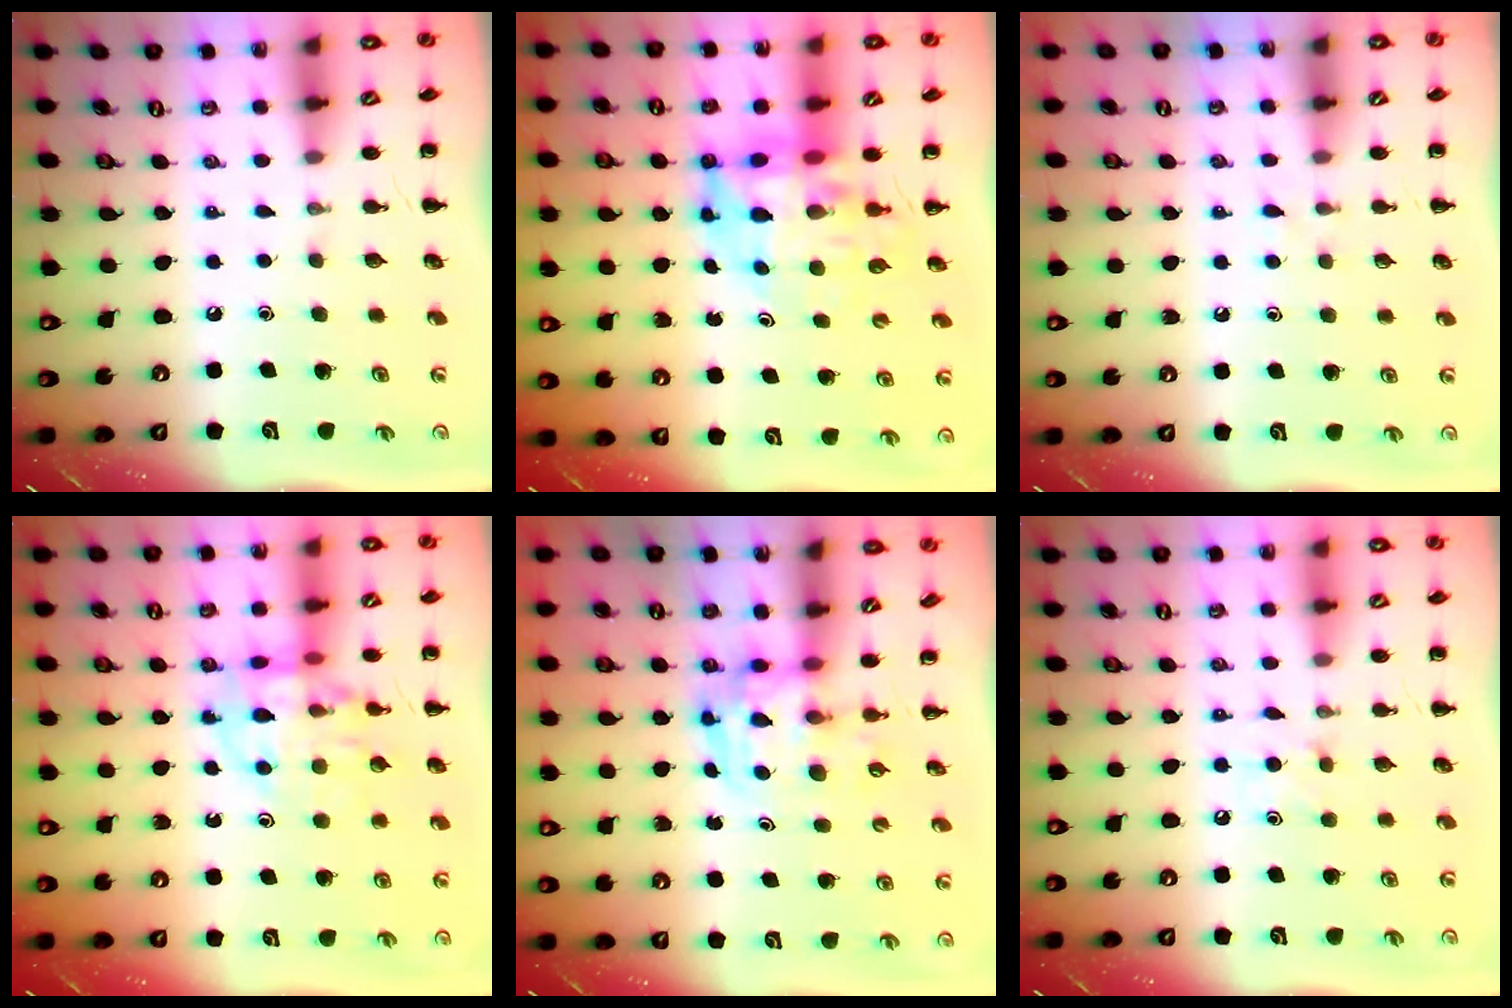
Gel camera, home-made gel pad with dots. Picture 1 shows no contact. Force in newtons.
{"total": 10.7, "press": 10.2, "slide": 3.2}
{"total": 3.0, "press": 2.7, "slide": 1.2}
{"total": 12.5, "press": 12.3, "slide": 2.2}
{"total": 3.6, "press": 3.5, "slide": 0.6}
{"total": 5.7, "press": 5.4, "slide": 2.0}